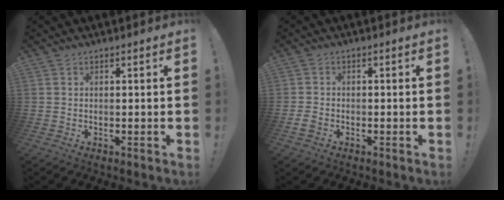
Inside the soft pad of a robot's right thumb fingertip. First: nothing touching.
{"total": 2.9, "force": [-1.4, 1.9, 1.7], "torque": [-0.037, 0.002, -0.027]}